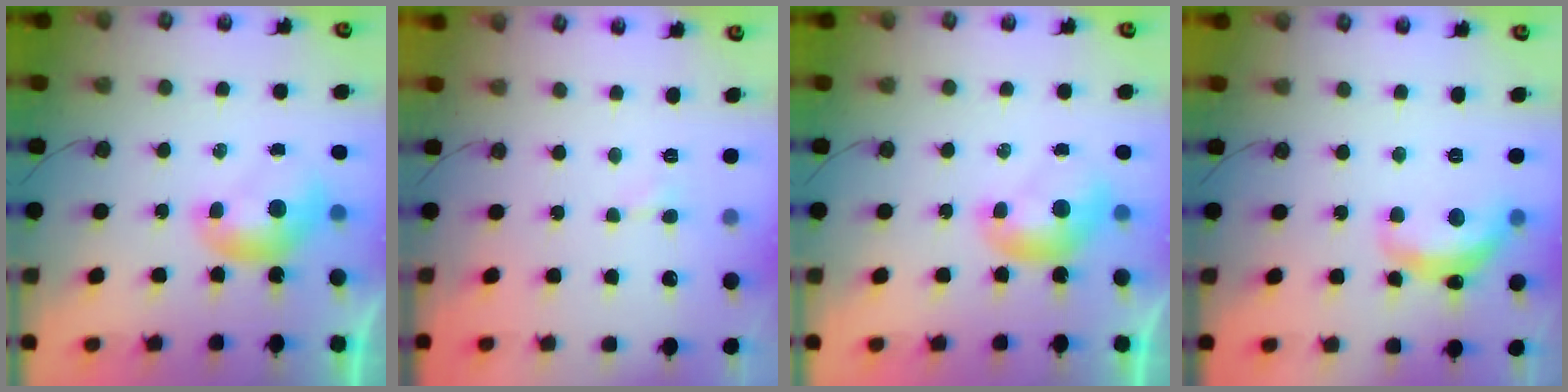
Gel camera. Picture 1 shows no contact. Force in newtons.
{"total": 0.9, "press": 0.9, "slide": 0.3}
{"total": 0.0}
{"total": 7.1, "press": 7.1, "slide": 0.7}